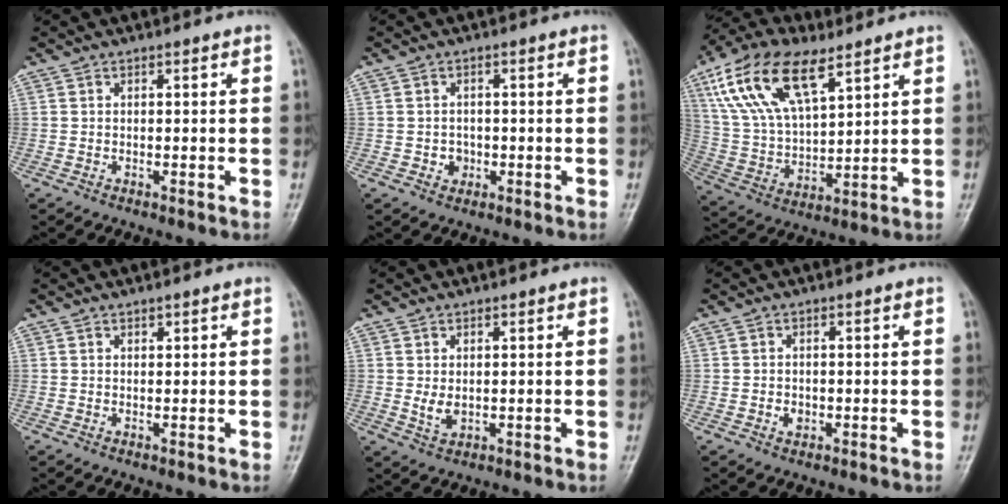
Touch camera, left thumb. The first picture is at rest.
{"total": 2.5, "force": [-0.6, 2.2, 0.9], "torque": [0.002, 0.006, -0.006]}
{"total": 18.2, "force": [9.6, 8.4, 13.0], "torque": [-0.238, -0.017, 0.184]}
{"total": 0.8, "force": [0.6, 0.3, 0.4], "torque": [-0.003, -0.003, 0.010]}
{"total": 2.9, "force": [0.5, 1.9, 2.2], "torque": [-0.033, -0.010, 0.015]}
{"total": 1.7, "force": [-0.4, 1.4, 0.9], "torque": [-0.009, 0.002, -0.004]}